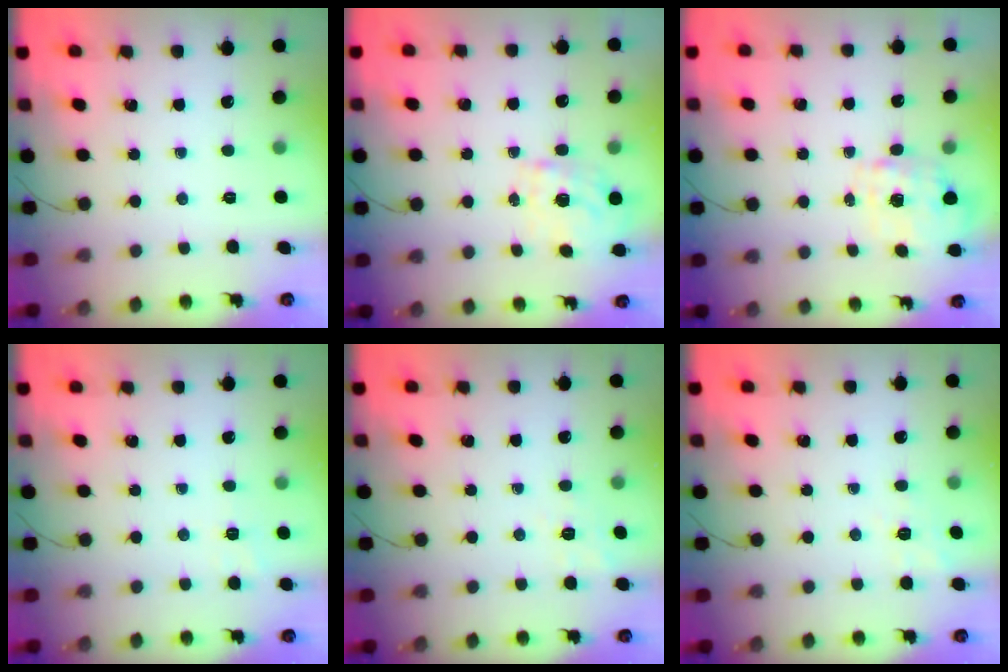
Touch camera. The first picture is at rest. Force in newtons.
{"total": 0.9, "press": 0.7, "slide": 0.6}
{"total": 1.5, "press": 1.4, "slide": 0.5}
{"total": 2.8, "press": 2.2, "slide": 1.8}
{"total": 2.2, "press": 0.8, "slide": 2.1}
{"total": 2.2, "press": 0.8, "slide": 2.1}